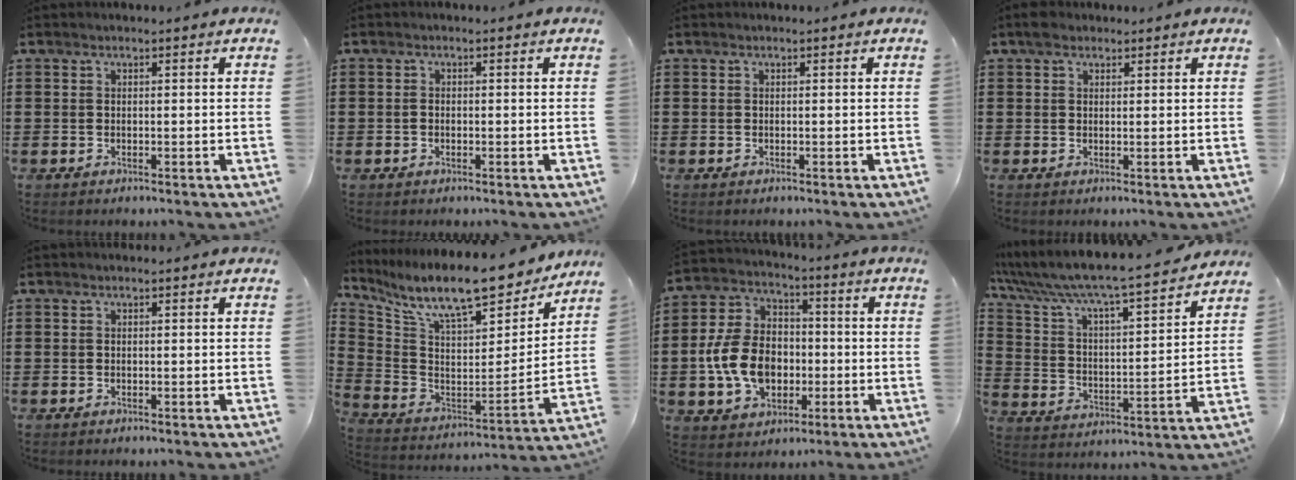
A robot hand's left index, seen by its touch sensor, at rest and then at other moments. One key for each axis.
{"total": 1.0, "fx": -0.3, "fy": 0.6, "fz": 0.7, "tx": -0.016, "ty": 0.001, "tz": -0.007}
{"total": 0.0}
{"total": 2.0, "fx": 1.5, "fy": 1.2, "fz": 0.6, "tx": -0.009, "ty": 0.006, "tz": 0.026}
{"total": 0.0}
{"total": 13.1, "fx": 10.9, "fy": 2.4, "fz": 6.9, "tx": -0.150, "ty": -0.082, "tz": 0.184}
{"total": 11.0, "fx": -1.9, "fy": 8.3, "fz": 7.0, "tx": -0.172, "ty": 0.021, "tz": -0.034}
{"total": 7.1, "fx": 6.3, "fy": 0.4, "fz": 3.2, "tx": -0.092, "ty": -0.051, "tz": 0.098}